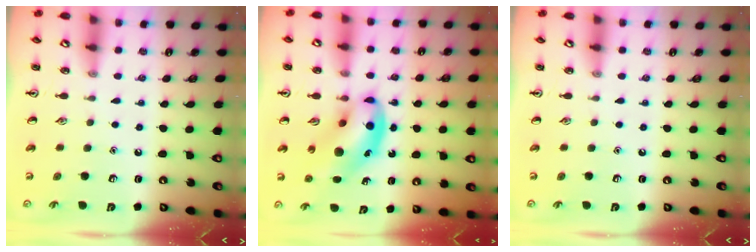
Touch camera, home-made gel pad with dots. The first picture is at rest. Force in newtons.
{"total": 12.2, "press": 11.8, "slide": 3.3}
{"total": 0.0}